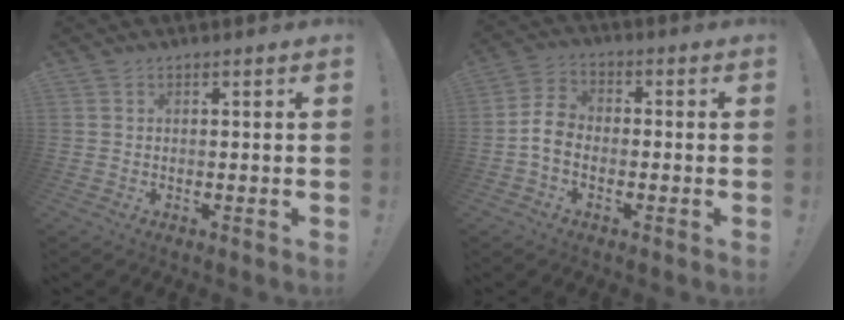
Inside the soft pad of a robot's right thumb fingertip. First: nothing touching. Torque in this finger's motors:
{"motor_torque": [0.32, -0.20, 0.27, 0.02, -0.06]}